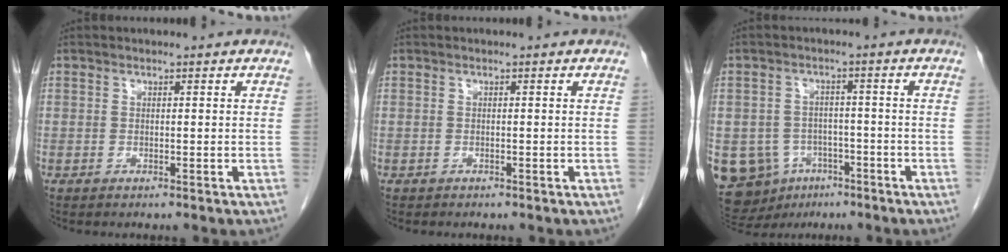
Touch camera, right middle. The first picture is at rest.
{"total": 0.0}
{"total": 12.3, "force": [-5.4, 10.3, 4.0], "torque": [-0.103, 0.015, -0.071]}